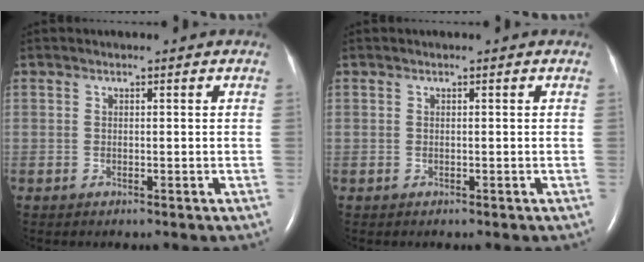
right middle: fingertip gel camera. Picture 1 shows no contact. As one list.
[{"total": 0.0}]